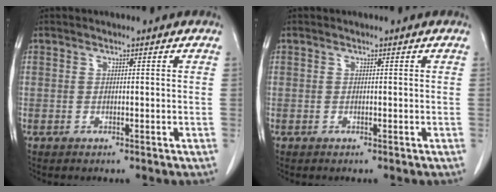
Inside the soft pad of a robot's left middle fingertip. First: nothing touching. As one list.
[{"total": 0.0}]